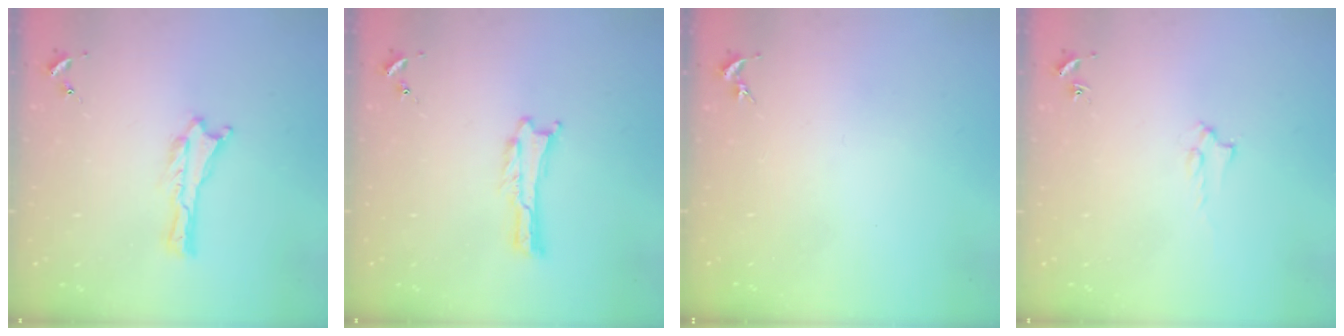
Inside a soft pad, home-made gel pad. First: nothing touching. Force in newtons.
{"total": 0.0}
{"total": 0.0}
{"total": 1.4, "press": 1.4, "slide": 0.2}